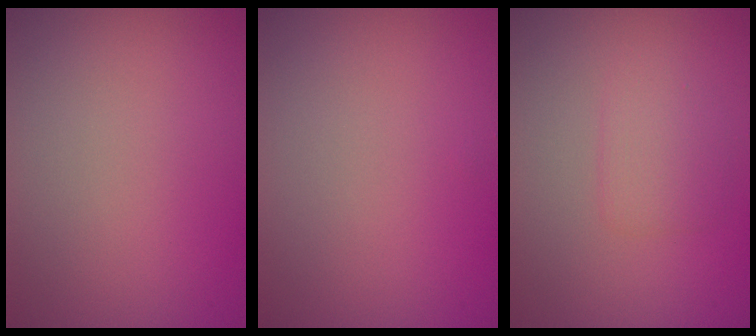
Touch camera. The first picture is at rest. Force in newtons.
{"total": 0.0}
{"total": 1.9, "press": 1.9, "slide": 0.1}